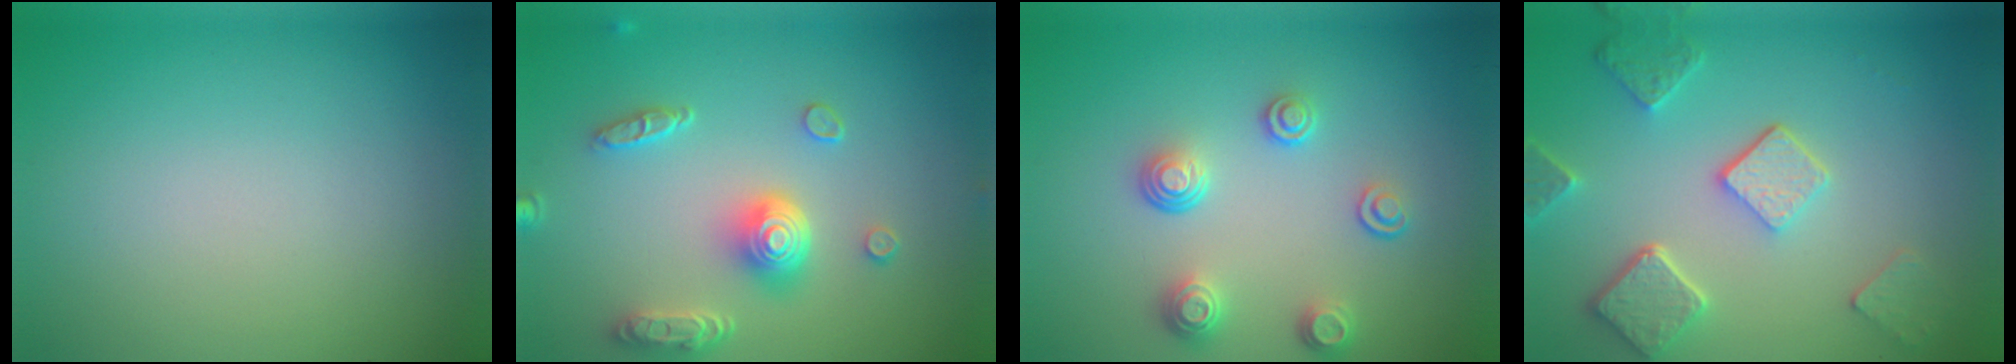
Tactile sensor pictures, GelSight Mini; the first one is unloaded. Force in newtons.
{"total": 5.0, "press": 3.8, "slide": 3.2}
{"total": 3.4, "press": 2.8, "slide": 1.9}
{"total": 5.0, "press": 3.9, "slide": 3.2}